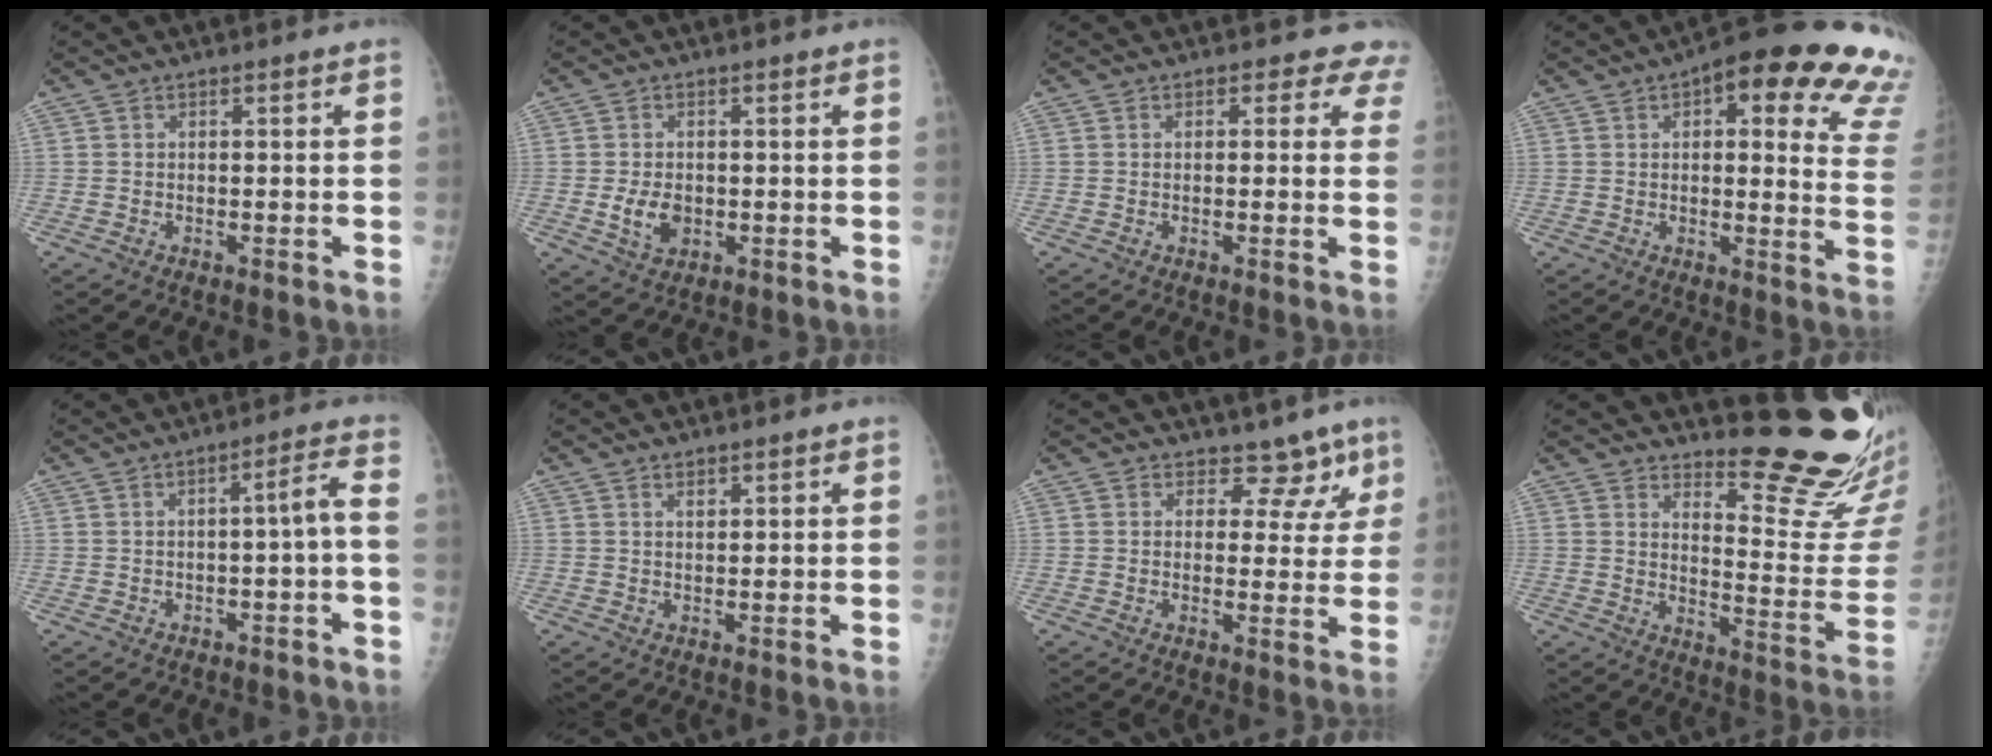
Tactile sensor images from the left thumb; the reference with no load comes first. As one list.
[{"total": 4.7, "force": [-0.5, 3.4, 3.2], "torque": [-0.044, -0.003, 0.000]}, {"total": 4.0, "force": [3.0, 2.3, 1.0], "torque": [0.025, -0.011, 0.015]}, {"total": 21.7, "force": [13.9, 7.0, 15.1], "torque": [-0.137, -0.041, 0.137]}, {"total": 3.5, "force": [-1.1, 0.3, 3.3], "torque": [-0.055, 0.032, -0.012]}, {"total": 1.4, "force": [1.0, 0.7, 0.7], "torque": [-0.004, -0.006, 0.016]}, {"total": 6.2, "force": [4.7, 3.9, 0.9], "torque": [0.026, -0.029, 0.048]}, {"total": 16.8, "force": [15.5, 2.2, 5.9], "torque": [-0.043, -0.192, 0.195]}]